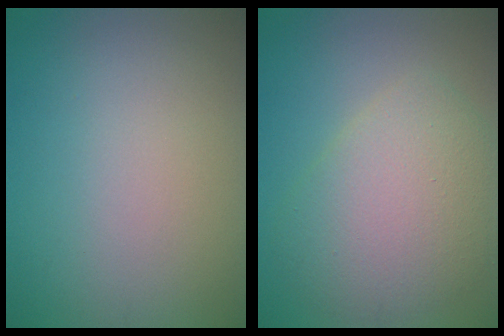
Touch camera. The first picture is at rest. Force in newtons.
{"total": 5.5, "press": 5.5, "slide": 0.2}